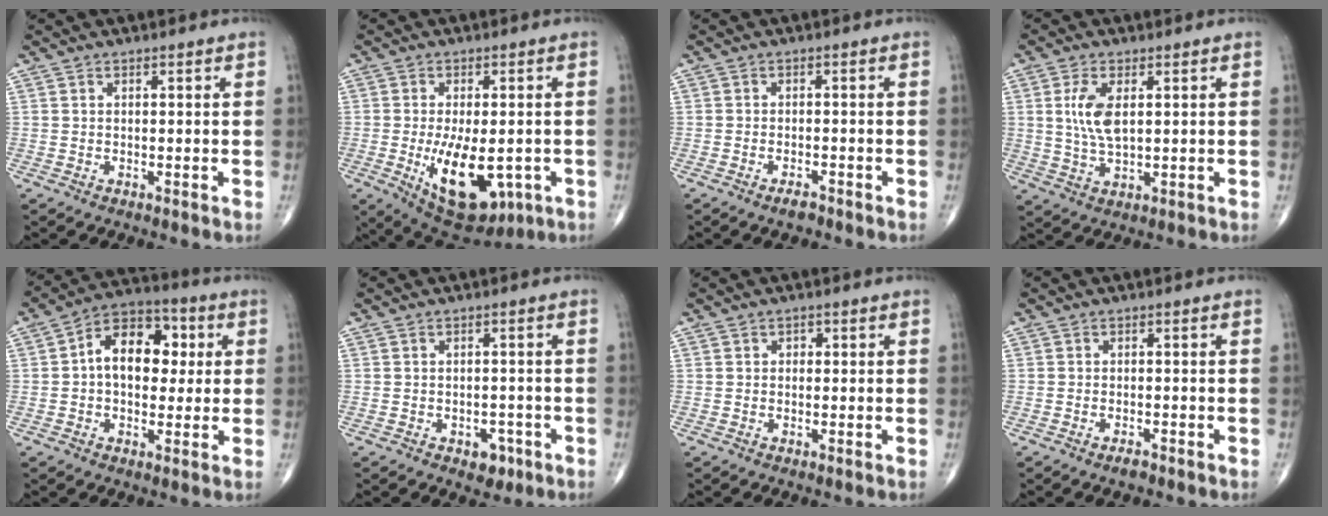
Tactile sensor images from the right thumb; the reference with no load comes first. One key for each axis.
{"total": 14.4, "fx": -3.7, "fy": 7.1, "fz": 12.0, "tx": -0.176, "ty": -0.013, "tz": -0.035}
{"total": 1.8, "fx": -1.5, "fy": 0.5, "fz": 1.0, "tx": -0.022, "ty": 0.004, "tz": -0.027}
{"total": 6.8, "fx": 1.5, "fy": 3.1, "fz": 5.8, "tx": -0.124, "ty": -0.008, "tz": 0.034}
{"total": 12.7, "fx": 1.6, "fy": 8.4, "fz": 9.4, "tx": -0.106, "ty": 0.025, "tz": 0.012}
{"total": 3.6, "fx": -1.9, "fy": 2.4, "fz": 2.0, "tx": -0.007, "ty": 0.010, "tz": -0.021}
{"total": 0.8, "fx": 0.0, "fy": 0.7, "fz": 0.4, "tx": 0.003, "ty": 0.003, "tz": -0.006}
{"total": 1.5, "fx": -1.2, "fy": 0.4, "fz": 0.8, "tx": -0.019, "ty": 0.002, "tz": -0.022}